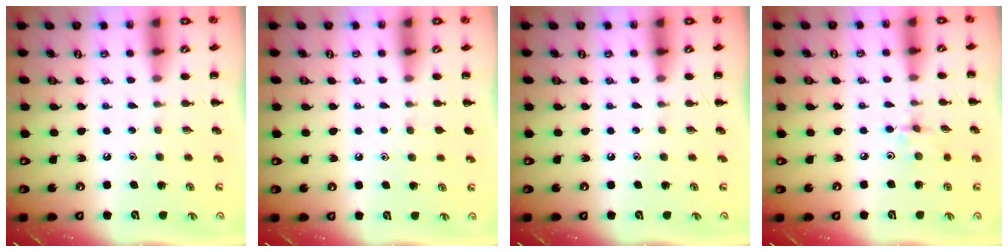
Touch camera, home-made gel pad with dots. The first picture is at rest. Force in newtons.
{"total": 1.5, "press": 1.3, "slide": 0.7}
{"total": 0.0}
{"total": 2.2, "press": 2.1, "slide": 0.6}